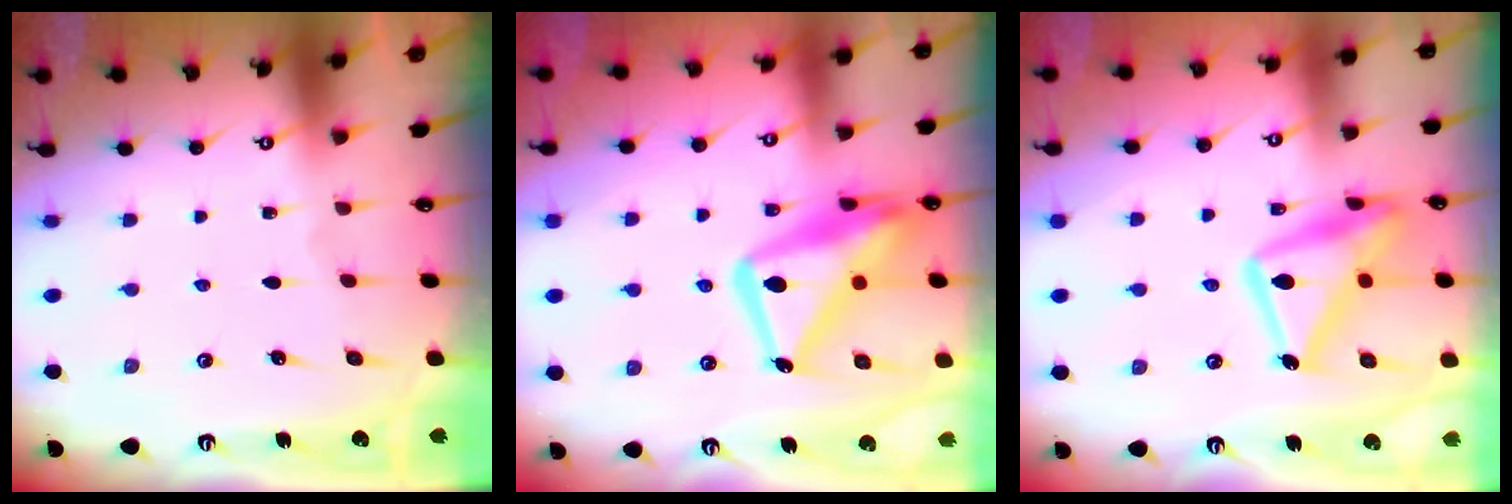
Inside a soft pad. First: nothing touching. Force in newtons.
{"total": 19.3, "press": 19.2, "slide": 2.0}
{"total": 19.0, "press": 19.0, "slide": 1.3}